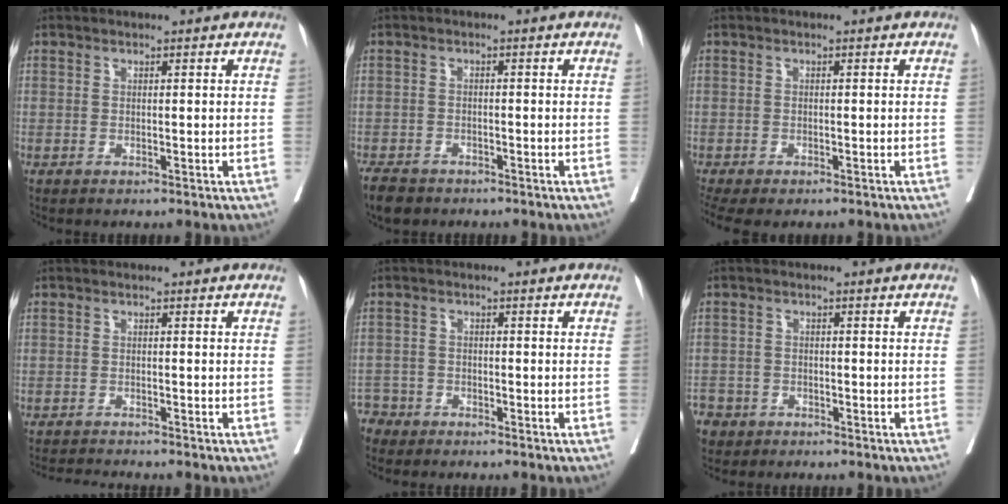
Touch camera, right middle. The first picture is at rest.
{"total": 4.0, "force": [-3.3, 2.0, 1.3], "torque": [-0.023, -0.003, -0.054]}
{"total": 5.6, "force": [-3.9, 2.3, 3.2], "torque": [-0.070, -0.005, -0.061]}
{"total": 3.2, "force": [-3.1, -0.7, 0.5], "torque": [-0.003, -0.015, -0.051]}
{"total": 3.1, "force": [-2.7, 1.2, -0.8], "torque": [0.010, -0.002, -0.059]}
{"total": 4.6, "force": [-3.4, 3.0, 0.2], "torque": [-0.010, 0.003, -0.065]}